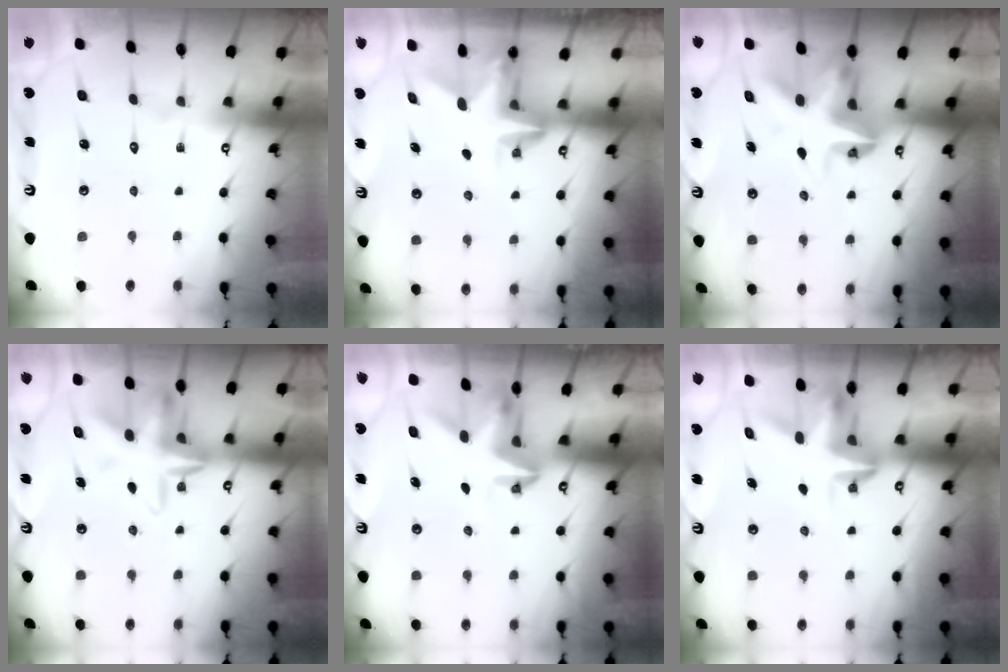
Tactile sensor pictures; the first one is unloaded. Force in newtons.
{"total": 3.1, "press": 3.0, "slide": 0.4}
{"total": 6.2, "press": 6.2, "slide": 0.5}
{"total": 9.2, "press": 8.8, "slide": 2.6}
{"total": 3.2, "press": 3.2, "slide": 0.1}
{"total": 3.3, "press": 3.3, "slide": 0.4}